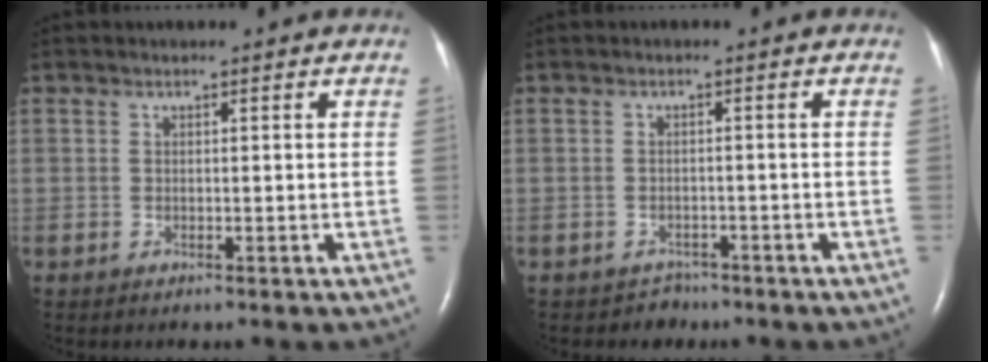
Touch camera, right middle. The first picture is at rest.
{"total": 2.1, "force": [-1.5, 1.2, -0.6], "torque": [0.003, 0.004, -0.023]}